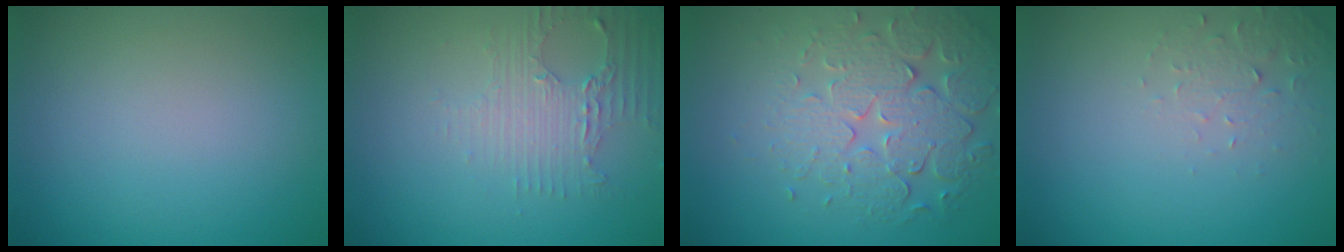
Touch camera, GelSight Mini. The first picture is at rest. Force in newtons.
{"total": 3.3, "press": 2.6, "slide": 2.0}
{"total": 5.7, "press": 4.7, "slide": 3.1}
{"total": 1.9, "press": 1.8, "slide": 0.4}